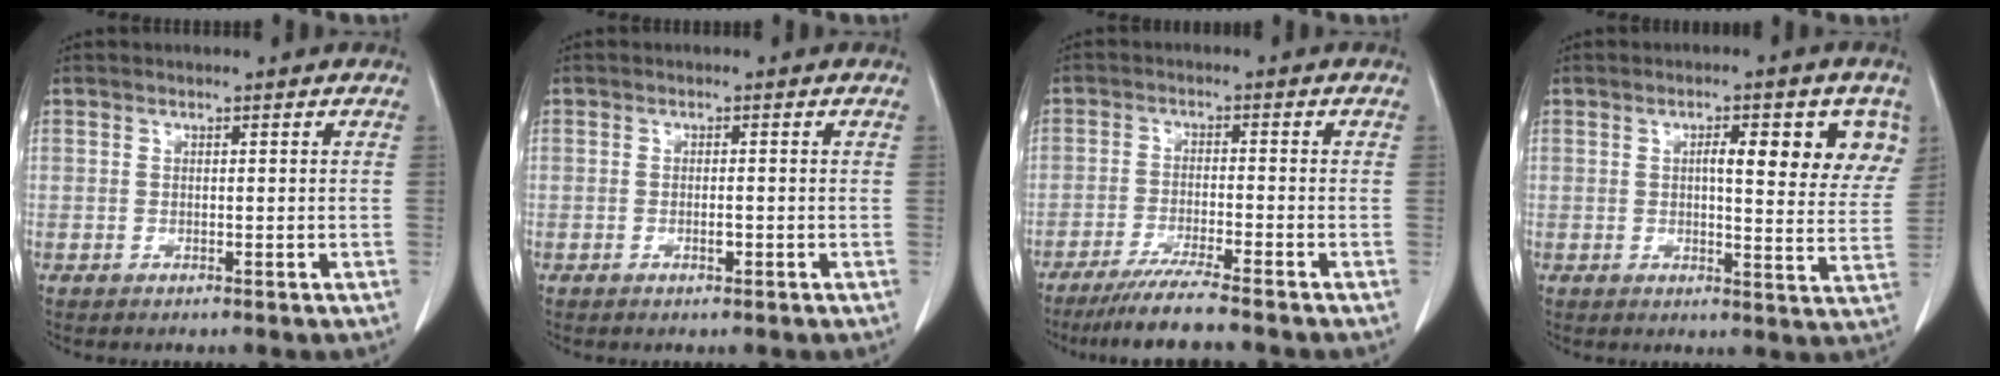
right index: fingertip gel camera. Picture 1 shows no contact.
{"total": 1.2, "force": [-0.5, 0.3, 1.1], "torque": [-0.022, 0.000, -0.008]}
{"total": 7.2, "force": [-6.1, -1.1, 3.7], "torque": [-0.057, -0.023, -0.102]}
{"total": 10.1, "force": [4.0, 2.6, 8.9], "torque": [-0.106, 0.006, 0.047]}